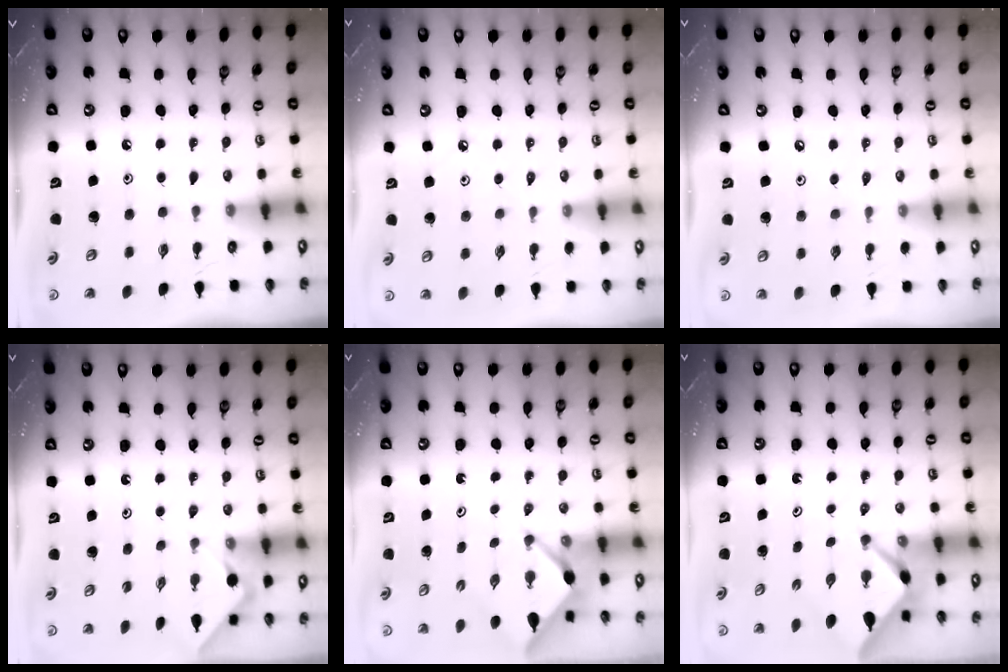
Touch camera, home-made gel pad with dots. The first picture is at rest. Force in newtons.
{"total": 1.7, "press": 1.7, "slide": 0.3}
{"total": 2.8, "press": 2.8, "slide": 0.5}
{"total": 4.0, "press": 3.9, "slide": 0.5}
{"total": 2.4, "press": 2.4, "slide": 0.1}
{"total": 2.6, "press": 2.5, "slide": 0.3}